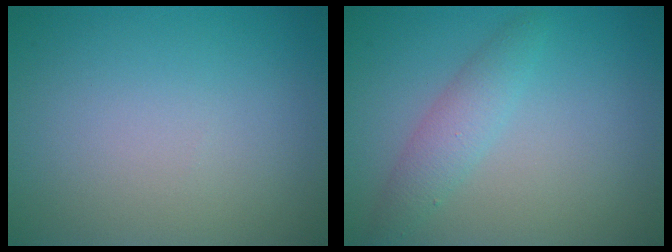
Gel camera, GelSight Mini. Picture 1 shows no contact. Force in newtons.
{"total": 2.4, "press": 2.4, "slide": 0.1}